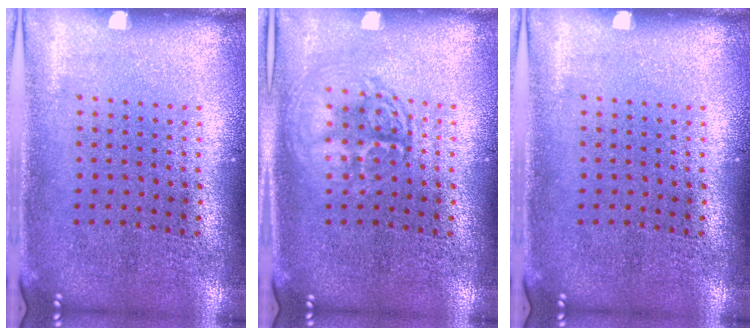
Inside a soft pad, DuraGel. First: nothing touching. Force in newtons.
{"total": 2.6, "press": 2.6, "slide": 0.4}
{"total": 0.0}